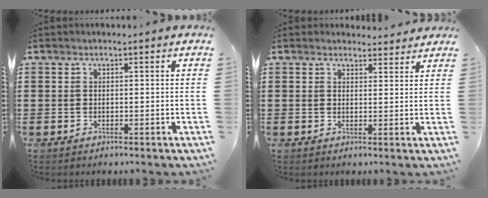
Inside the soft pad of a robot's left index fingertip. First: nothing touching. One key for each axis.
{"total": 2.4, "fx": 2.3, "fy": 0.7, "fz": 0.2, "tx": -0.003, "ty": -0.005, "tz": 0.042}